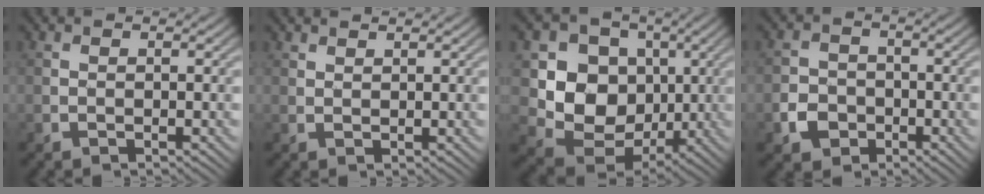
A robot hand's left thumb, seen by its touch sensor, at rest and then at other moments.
{"total": 1.1, "force": [1.1, 0.1, 0.2], "torque": [-0.010, 0.001, 0.024]}
{"total": 10.1, "force": [1.1, 8.6, 5.2], "torque": [-0.116, -0.019, 0.010]}
{"total": 3.9, "force": [-1.7, 3.2, 1.3], "torque": [-0.027, -0.003, -0.036]}